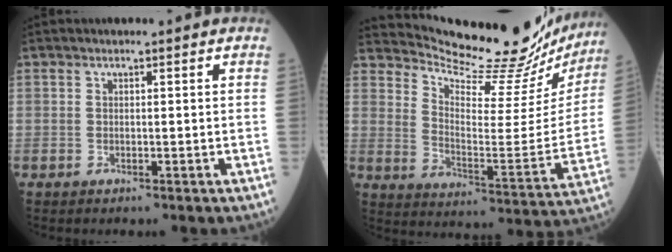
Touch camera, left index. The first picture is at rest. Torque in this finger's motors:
{"motor_torque": [0.93, -1.21, 0.02, 0.01]}